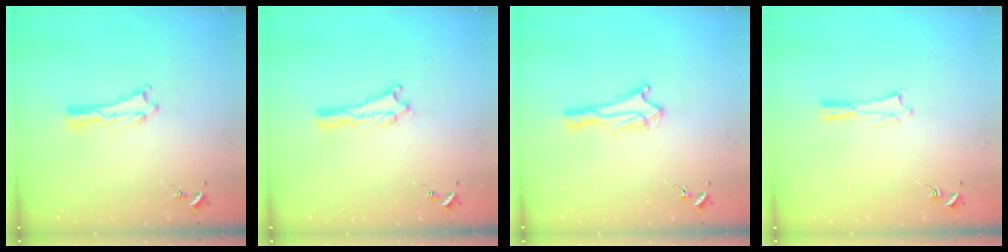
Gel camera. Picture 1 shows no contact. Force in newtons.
{"total": 0.0}
{"total": 2.9, "press": 2.8, "slide": 0.7}
{"total": 0.0}